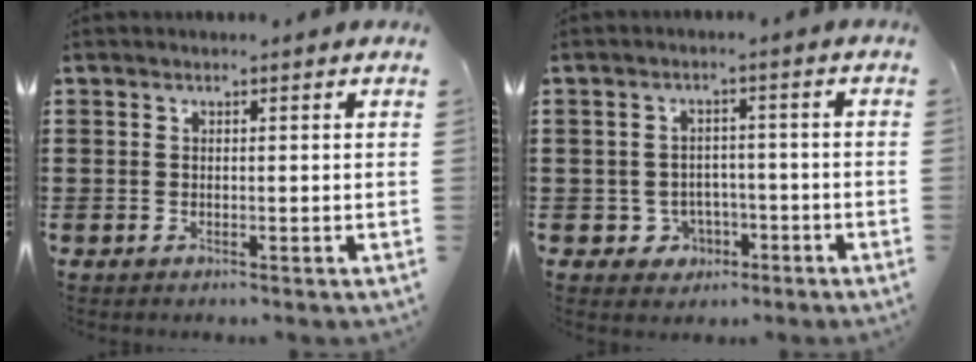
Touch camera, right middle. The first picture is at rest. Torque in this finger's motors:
{"motor_torque": [1.08, -0.12, 0.02, 0.00]}